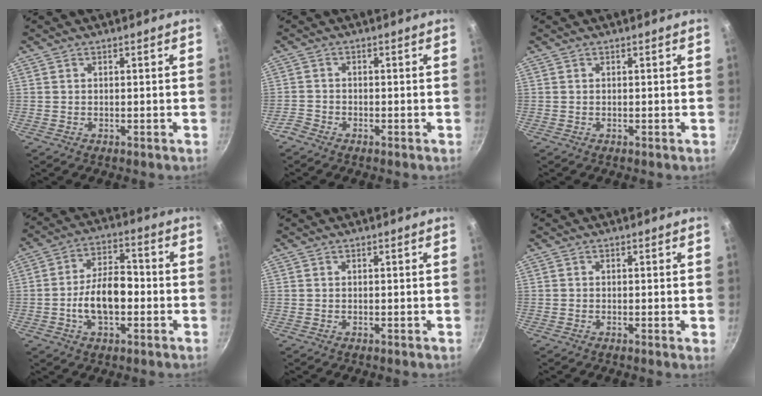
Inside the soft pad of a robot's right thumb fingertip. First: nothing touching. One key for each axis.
{"total": 2.3, "fx": -1.9, "fy": 1.2, "fz": 0.6, "tx": -0.021, "ty": 0.016, "tz": -0.041}
{"total": 0.0}
{"total": 11.0, "fx": -2.4, "fy": 6.2, "fz": 8.8, "tx": -0.132, "ty": 0.034, "tz": -0.048}
{"total": 0.0}
{"total": 0.9, "fx": -0.1, "fy": 0.1, "fz": 0.9, "tx": -0.013, "ty": -0.002, "tz": -0.006}